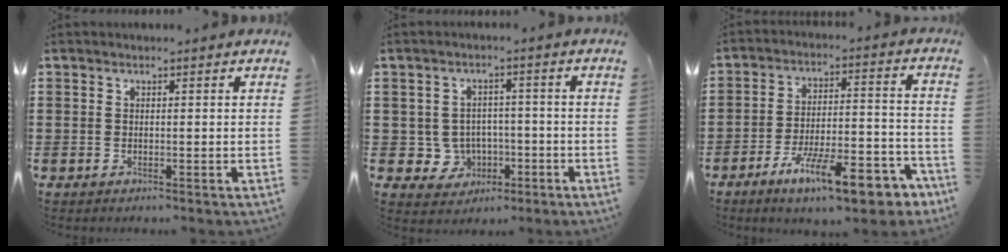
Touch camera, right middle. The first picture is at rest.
{"total": 4.2, "force": [-1.1, 3.9, 1.0], "torque": [-0.025, 0.005, -0.022]}
{"total": 13.0, "force": [-8.9, 3.2, 8.9], "torque": [-0.144, 0.031, -0.156]}